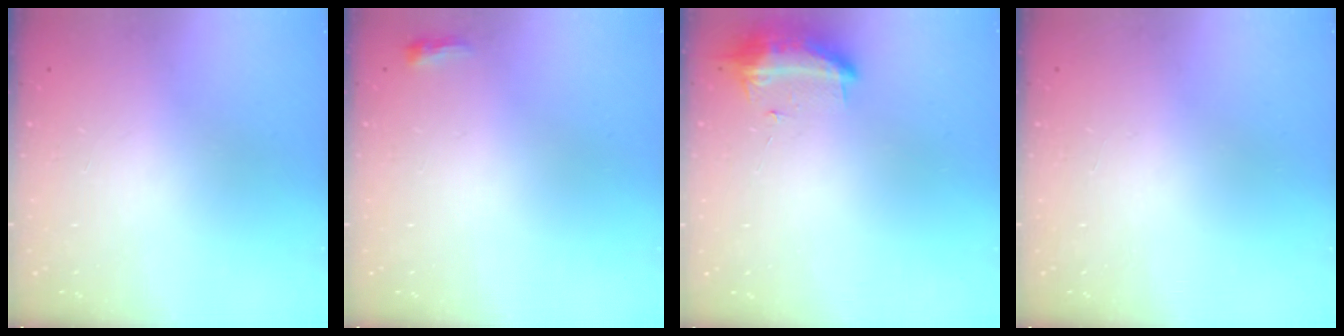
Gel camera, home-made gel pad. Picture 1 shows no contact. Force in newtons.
{"total": 2.9, "press": 2.8, "slide": 0.8}
{"total": 9.0, "press": 8.8, "slide": 1.8}
{"total": 1.0, "press": 0.1, "slide": 1.0}